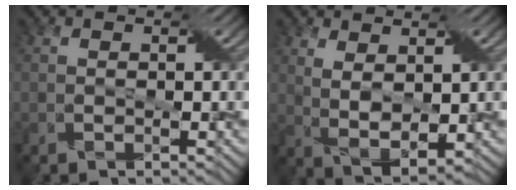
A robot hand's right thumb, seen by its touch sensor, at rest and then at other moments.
{"total": 4.0, "force": [2.1, 1.6, 3.0], "torque": [-0.076, -0.005, 0.039]}